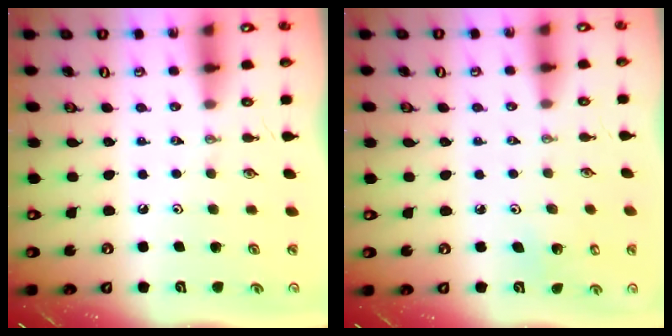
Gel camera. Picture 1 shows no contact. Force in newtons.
{"total": 3.0, "press": 2.9, "slide": 0.3}